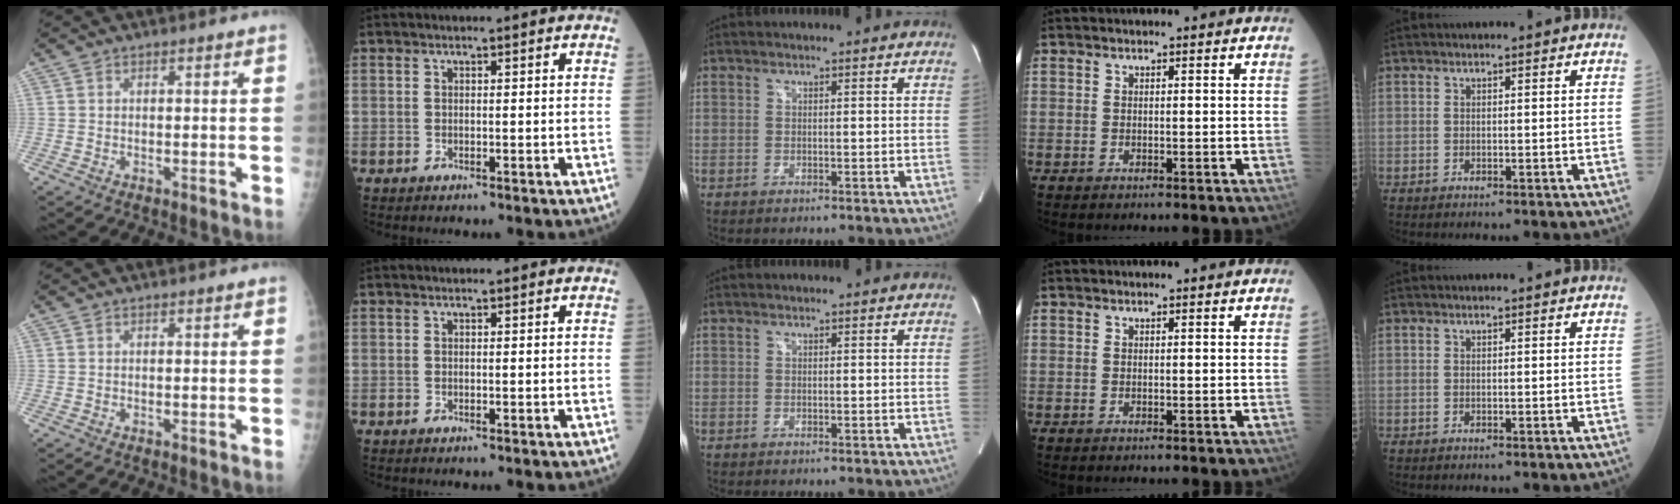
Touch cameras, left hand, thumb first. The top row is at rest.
{}